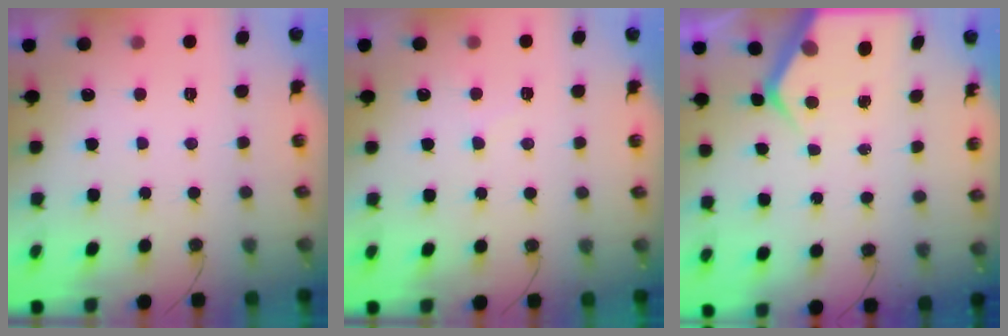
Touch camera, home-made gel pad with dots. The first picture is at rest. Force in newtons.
{"total": 6.1, "press": 6.1, "slide": 0.7}
{"total": 6.0, "press": 6.0, "slide": 0.3}